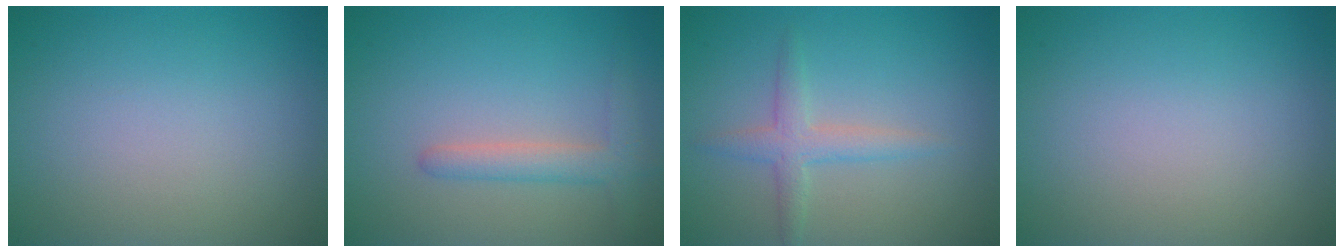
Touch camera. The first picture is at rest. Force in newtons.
{"total": 2.4, "press": 2.4, "slide": 0.3}
{"total": 2.4, "press": 2.4, "slide": 0.0}
{"total": 0.0}